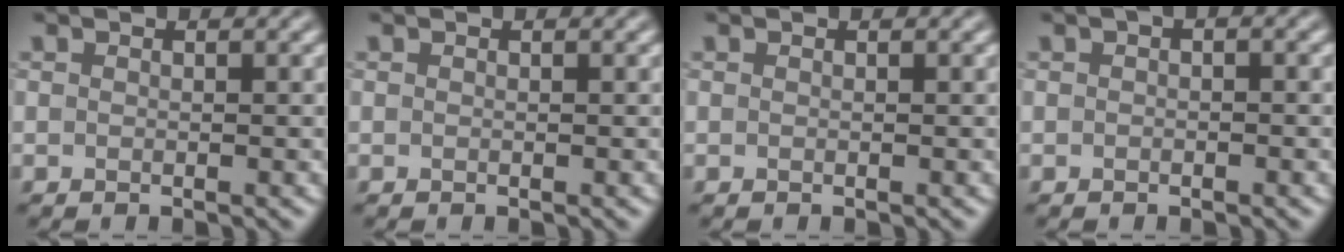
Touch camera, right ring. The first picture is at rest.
{"total": 0.0}
{"total": 0.0}
{"total": 0.8, "force": [0.1, 0.4, 0.7], "torque": [-0.014, 0.006, -0.003]}